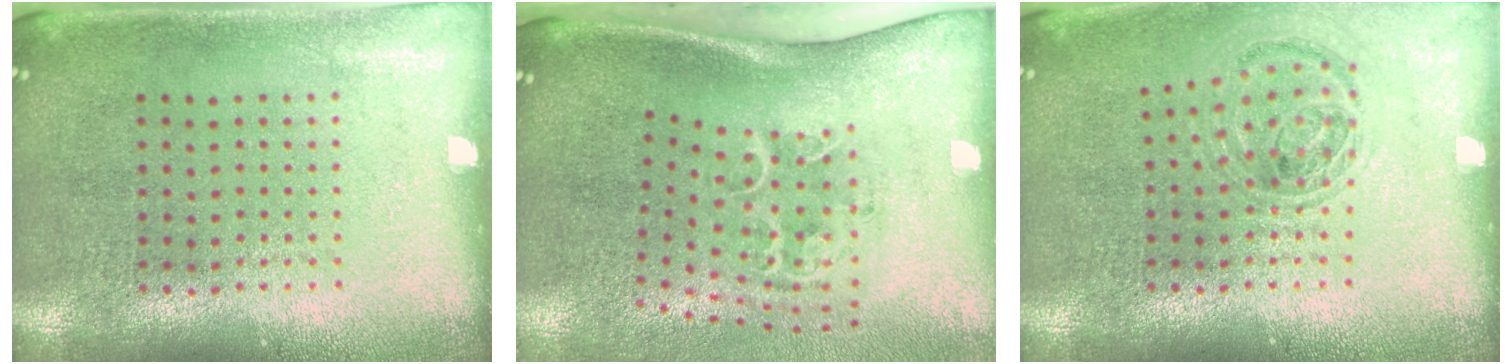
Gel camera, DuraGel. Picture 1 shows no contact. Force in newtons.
{"total": 2.3, "press": 1.4, "slide": 1.9}
{"total": 1.0, "press": 1.0, "slide": 0.1}